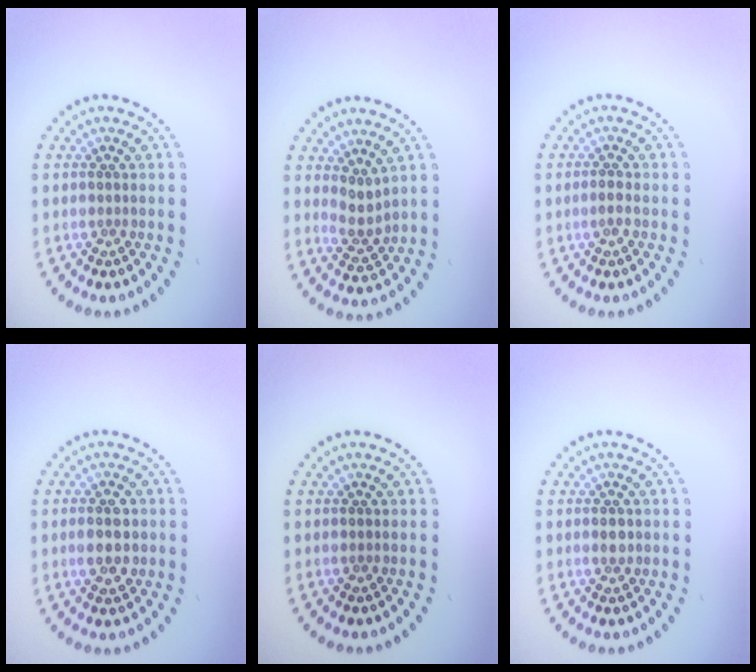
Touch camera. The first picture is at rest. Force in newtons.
{"total": 2.2, "press": 1.7, "slide": 1.3}
{"total": 1.0, "press": 0.9, "slide": 0.4}
{"total": 3.0, "press": 3.0, "slide": 0.2}
{"total": 0.0}
{"total": 1.1, "press": 1.0, "slide": 0.3}